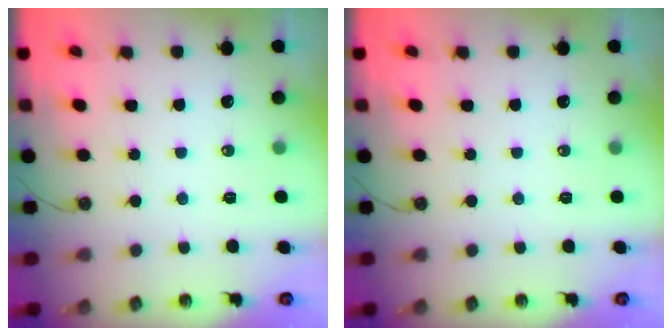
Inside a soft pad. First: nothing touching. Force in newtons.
{"total": 0.0}